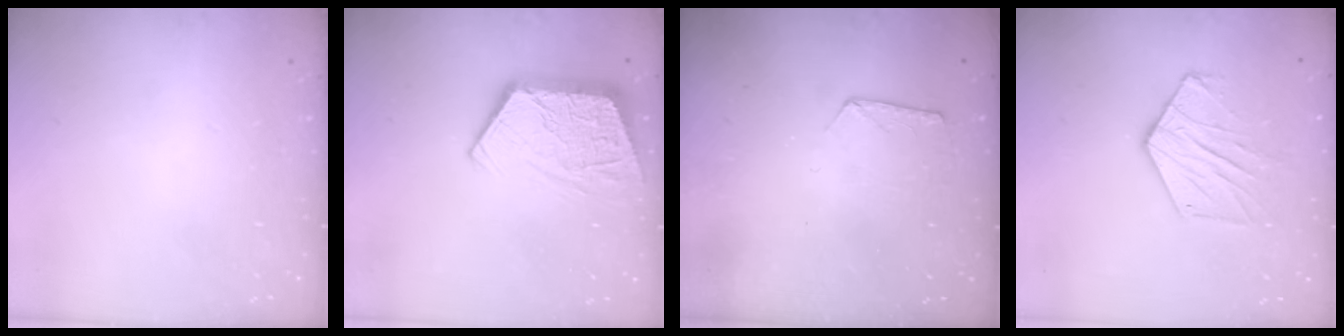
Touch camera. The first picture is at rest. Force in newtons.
{"total": 12.1, "press": 12.1, "slide": 1.0}
{"total": 6.3, "press": 6.3, "slide": 0.6}
{"total": 11.4, "press": 11.3, "slide": 0.9}